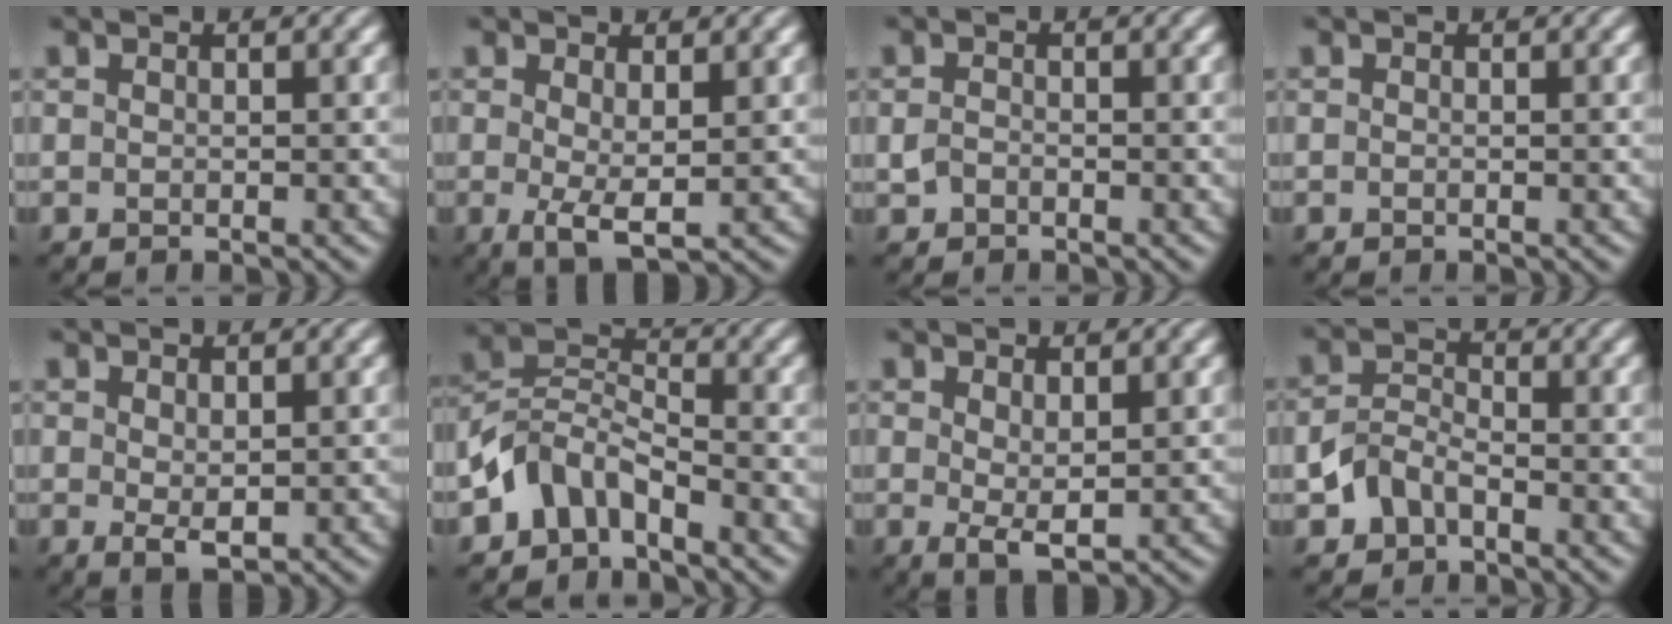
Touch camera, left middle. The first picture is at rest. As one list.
[{"total": 2.9, "force": [0.1, 0.7, 2.8], "torque": [-0.055, -0.009, 0.002]}, {"total": 1.0, "force": [-0.5, 0.7, 0.4], "torque": [-0.010, 0.001, -0.013]}, {"total": 0.0}, {"total": 1.8, "force": [0.1, 0.9, 1.6], "torque": [-0.030, -0.005, 0.007]}, {"total": 4.0, "force": [-2.8, 2.3, 1.6], "torque": [-0.026, 0.013, -0.067]}, {"total": 2.3, "force": [0.4, 0.8, 2.1], "torque": [-0.039, -0.007, 0.011]}, {"total": 3.3, "force": [-1.7, 2.2, 1.7], "torque": [-0.035, 0.010, -0.039]}]